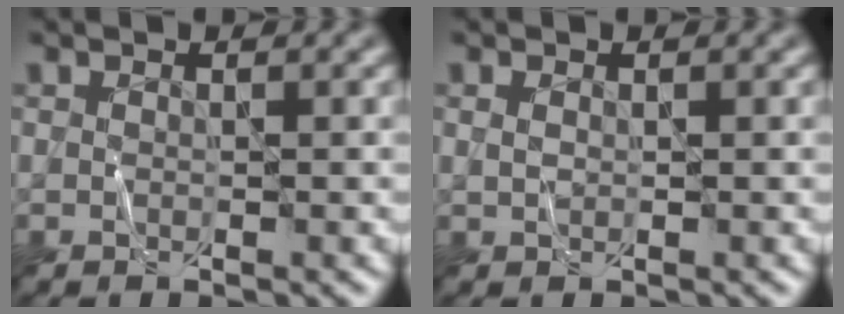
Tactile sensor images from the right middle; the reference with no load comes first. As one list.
[{"total": 0.7, "force": [0.2, 0.5, 0.5], "torque": [-0.015, 0.001, 0.005]}]